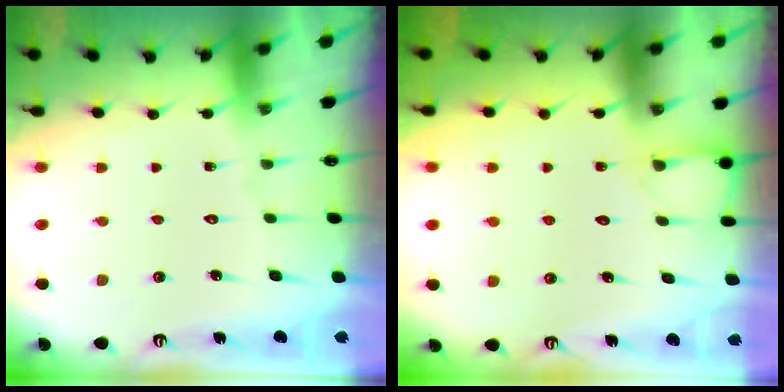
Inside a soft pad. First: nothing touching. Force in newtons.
{"total": 3.8, "press": 3.8, "slide": 0.4}